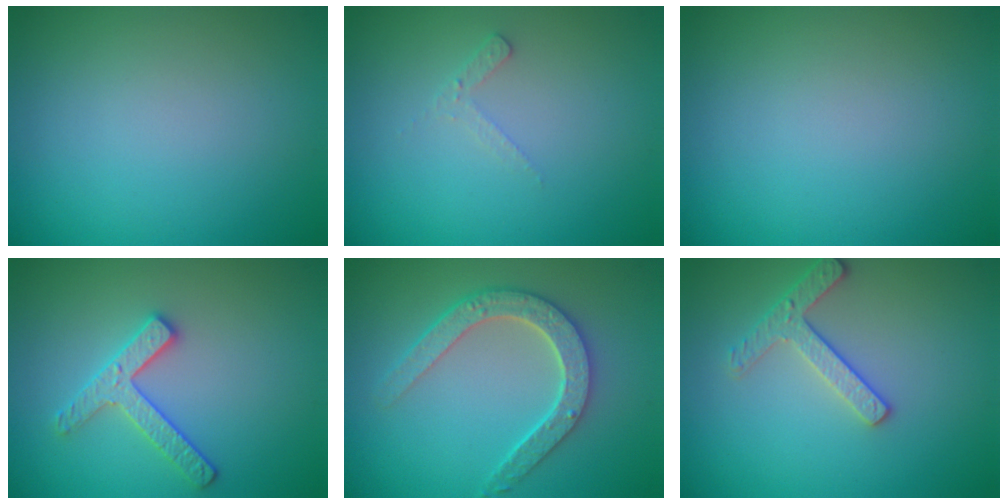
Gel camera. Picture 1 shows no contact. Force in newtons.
{"total": 1.2, "press": 1.1, "slide": 0.3}
{"total": 0.0}
{"total": 2.6, "press": 2.5, "slide": 0.4}
{"total": 4.7, "press": 3.7, "slide": 2.8}
{"total": 2.5, "press": 2.4, "slide": 0.5}